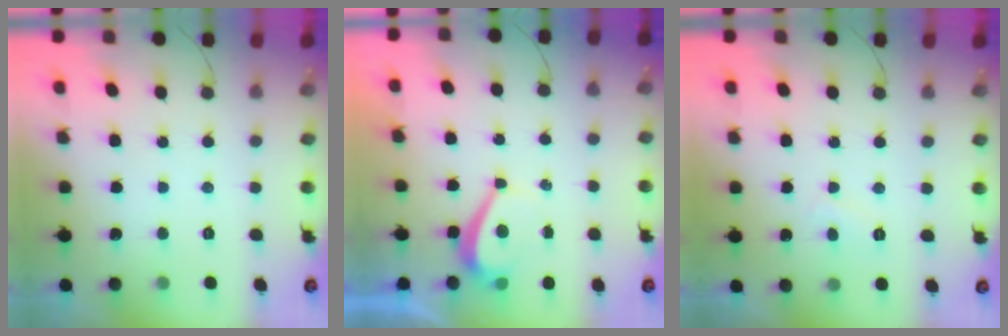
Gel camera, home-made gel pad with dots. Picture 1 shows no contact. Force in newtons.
{"total": 2.8, "press": 2.8, "slide": 0.6}
{"total": 3.0, "press": 3.0, "slide": 0.4}